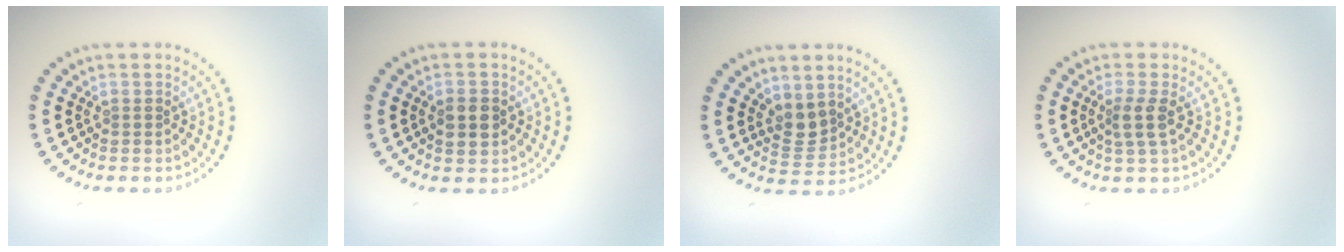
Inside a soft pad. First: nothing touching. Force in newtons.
{"total": 2.7, "press": 2.7, "slide": 0.2}
{"total": 2.3, "press": 1.8, "slide": 1.5}
{"total": 1.9, "press": 1.5, "slide": 1.1}